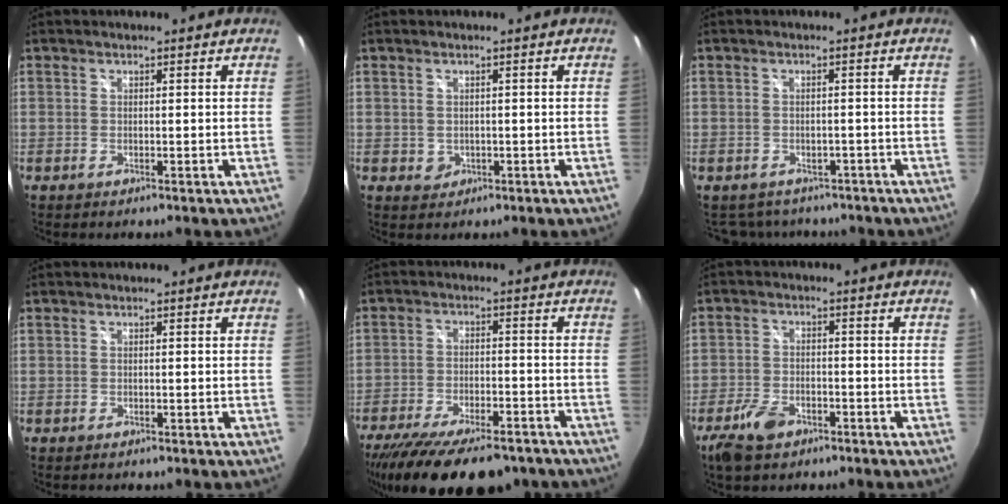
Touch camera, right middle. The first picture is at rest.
{"total": 1.7, "force": [-0.2, 1.6, 0.6], "torque": [-0.006, -0.001, -0.001]}
{"total": 7.0, "force": [-5.4, 4.1, 1.9], "torque": [-0.036, 0.007, -0.067]}
{"total": 0.0}
{"total": 20.2, "force": [-15.8, 6.5, 10.9], "torque": [-0.216, -0.041, -0.233]}
{"total": 9.2, "force": [-6.3, 3.6, 5.7], "torque": [-0.141, -0.010, -0.128]}